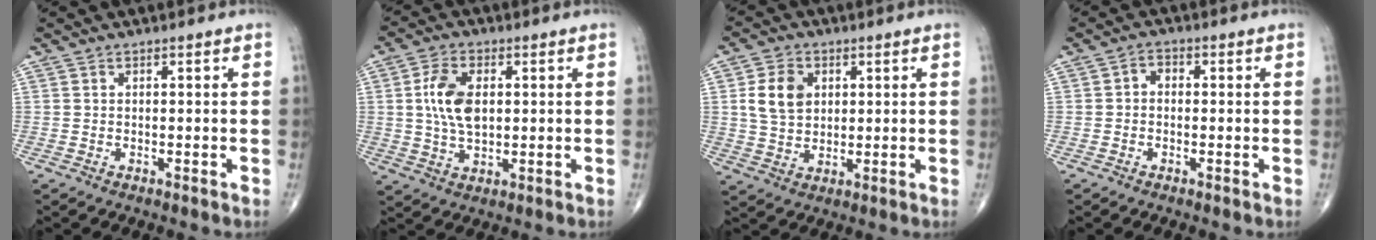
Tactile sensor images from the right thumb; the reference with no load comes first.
{"total": 8.9, "force": [1.3, 5.2, 7.1], "torque": [-0.135, -0.002, 0.027]}
{"total": 7.9, "force": [1.9, 5.9, 4.9], "torque": [-0.075, -0.004, 0.037]}
{"total": 2.3, "force": [-0.1, 1.8, 1.5], "torque": [-0.013, 0.013, -0.012]}